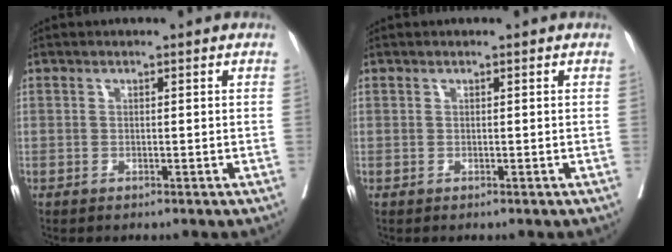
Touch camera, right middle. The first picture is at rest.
{"total": 0.0}